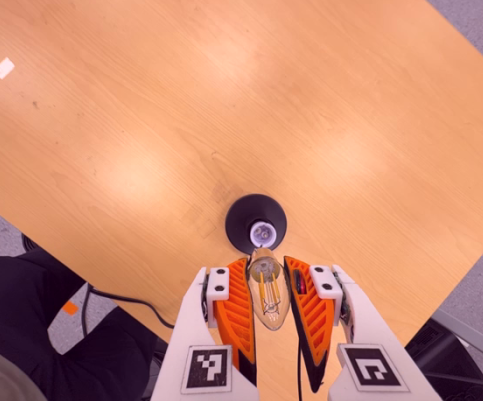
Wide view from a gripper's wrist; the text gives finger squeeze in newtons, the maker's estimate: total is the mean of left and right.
{"total": 20.1, "left": 21.3, "right": 18.9}